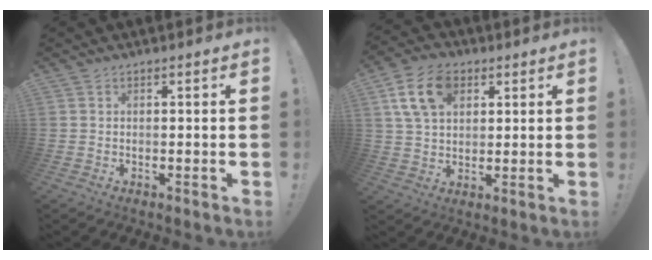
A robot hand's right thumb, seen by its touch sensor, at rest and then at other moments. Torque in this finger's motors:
{"motor_torque": [-0.13, 0.78, 0.79, 0.18, 0.29]}